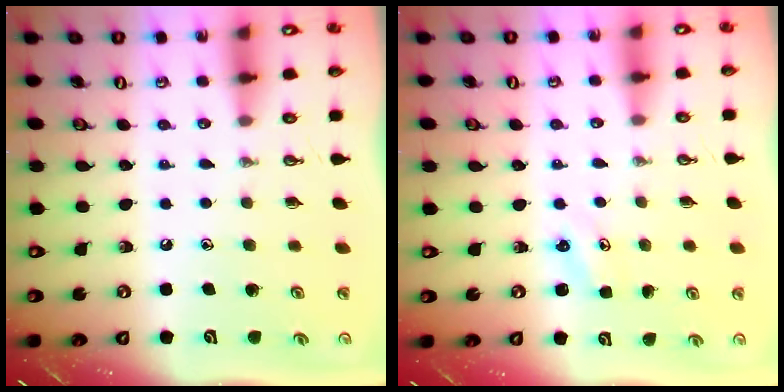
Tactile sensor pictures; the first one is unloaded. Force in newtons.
{"total": 2.5, "press": 2.5, "slide": 0.3}